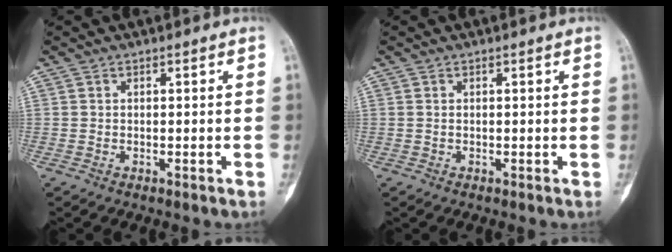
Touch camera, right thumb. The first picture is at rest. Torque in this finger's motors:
{"motor_torque": [0.04, 0.04, 0.09, 0.12, 0.03]}